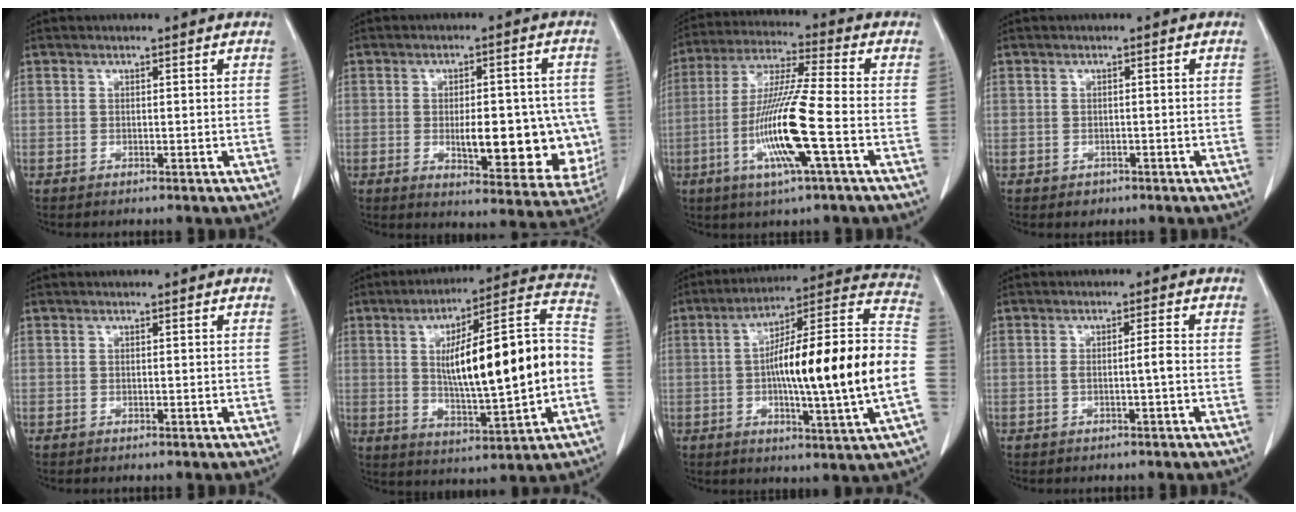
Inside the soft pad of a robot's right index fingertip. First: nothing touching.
{"total": 14.9, "force": [-2.1, 5.9, 13.5], "torque": [-0.145, 0.009, -0.004]}
{"total": 13.7, "force": [-4.0, -0.2, 13.1], "torque": [-0.265, -0.010, -0.081]}
{"total": 1.5, "force": [-0.8, 1.2, 0.3], "torque": [-0.003, 0.003, -0.006]}
{"total": 0.0}
{"total": 21.1, "force": [-0.6, 3.3, 20.9], "torque": [-0.322, 0.027, -0.004]}
{"total": 24.8, "force": [-3.2, 0.9, 24.5], "torque": [-0.332, 0.016, -0.058]}
{"total": 2.1, "force": [-0.5, -0.2, 2.1], "torque": [-0.036, 0.001, -0.007]}